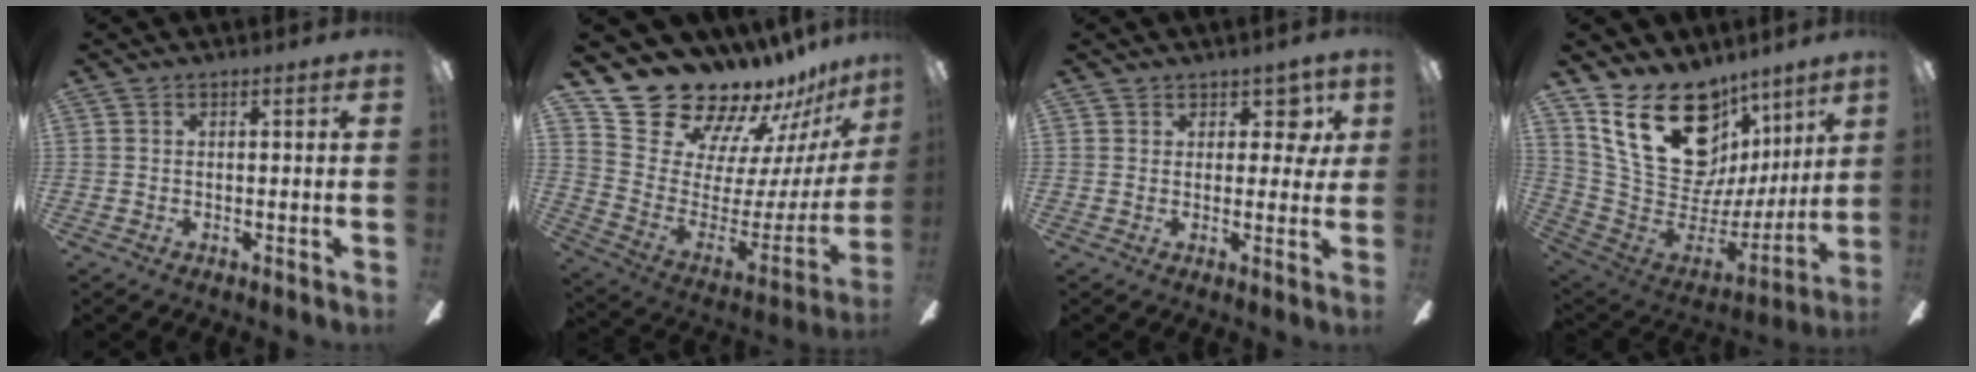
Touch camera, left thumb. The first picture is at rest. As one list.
[{"total": 19.9, "force": [18.0, 7.3, 4.2], "torque": [-0.081, -0.160, 0.337]}, {"total": 5.5, "force": [3.1, 3.9, 2.4], "torque": [-0.021, -0.010, 0.053]}, {"total": 26.5, "force": [13.8, 16.1, 15.9], "torque": [-0.283, -0.078, 0.269]}]